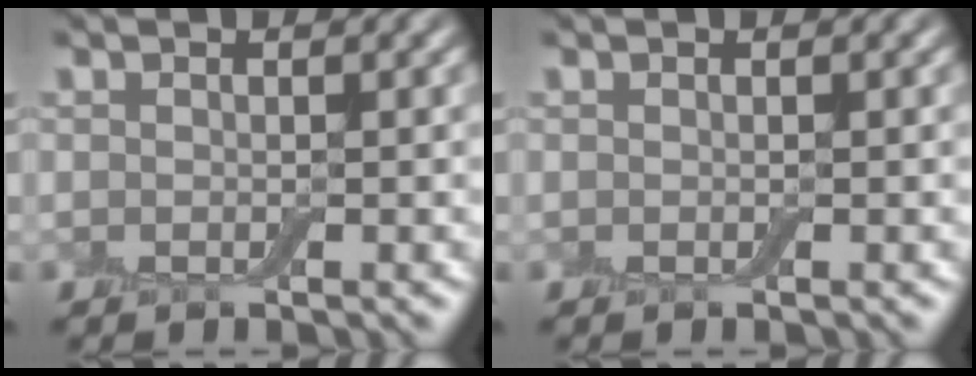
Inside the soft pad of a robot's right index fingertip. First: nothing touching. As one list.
[{"total": 0.0}]